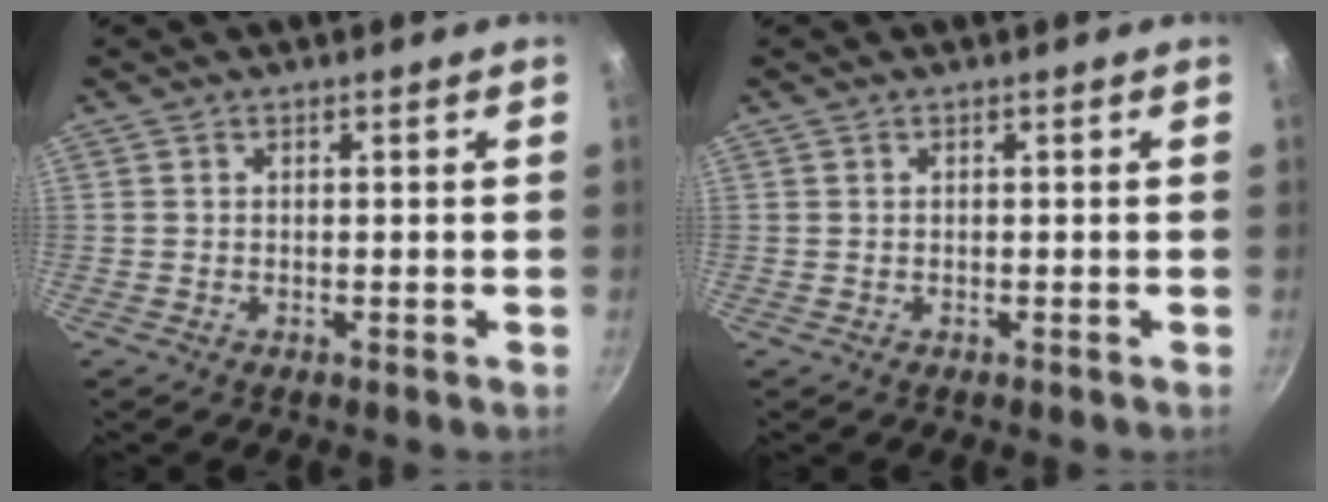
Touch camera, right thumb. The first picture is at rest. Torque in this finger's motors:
{"motor_torque": [-0.52, 0.00, -0.12, 0.12, 0.00]}